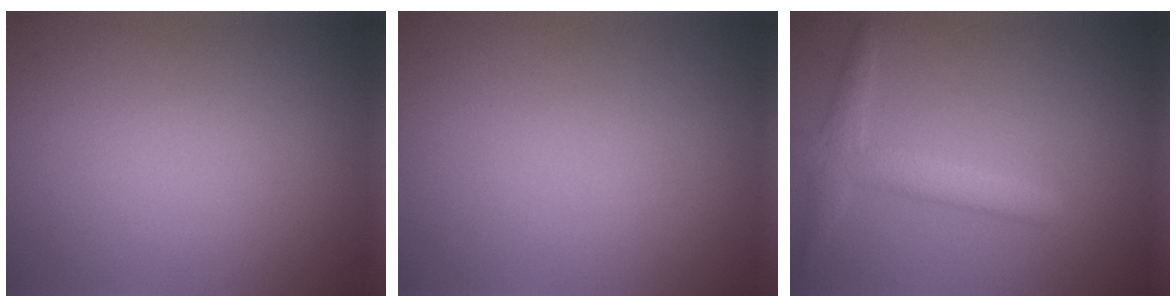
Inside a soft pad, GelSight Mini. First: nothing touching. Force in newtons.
{"total": 0.0}
{"total": 2.9, "press": 2.9, "slide": 0.1}